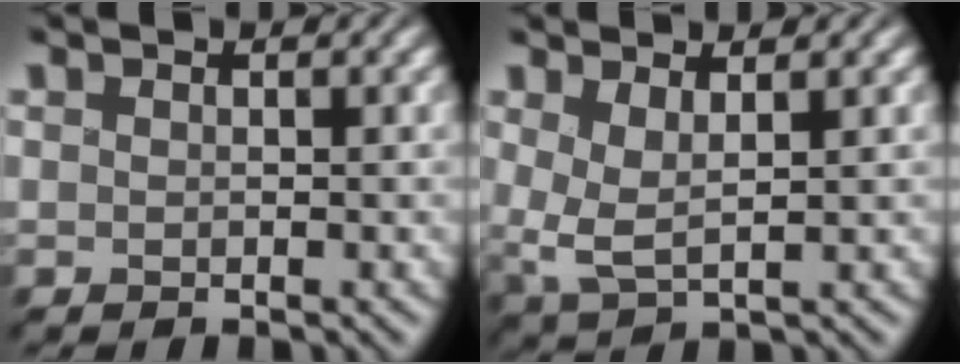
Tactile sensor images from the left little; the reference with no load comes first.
{"total": 2.3, "force": [0.5, 0.8, 2.2], "torque": [-0.060, -0.005, 0.021]}